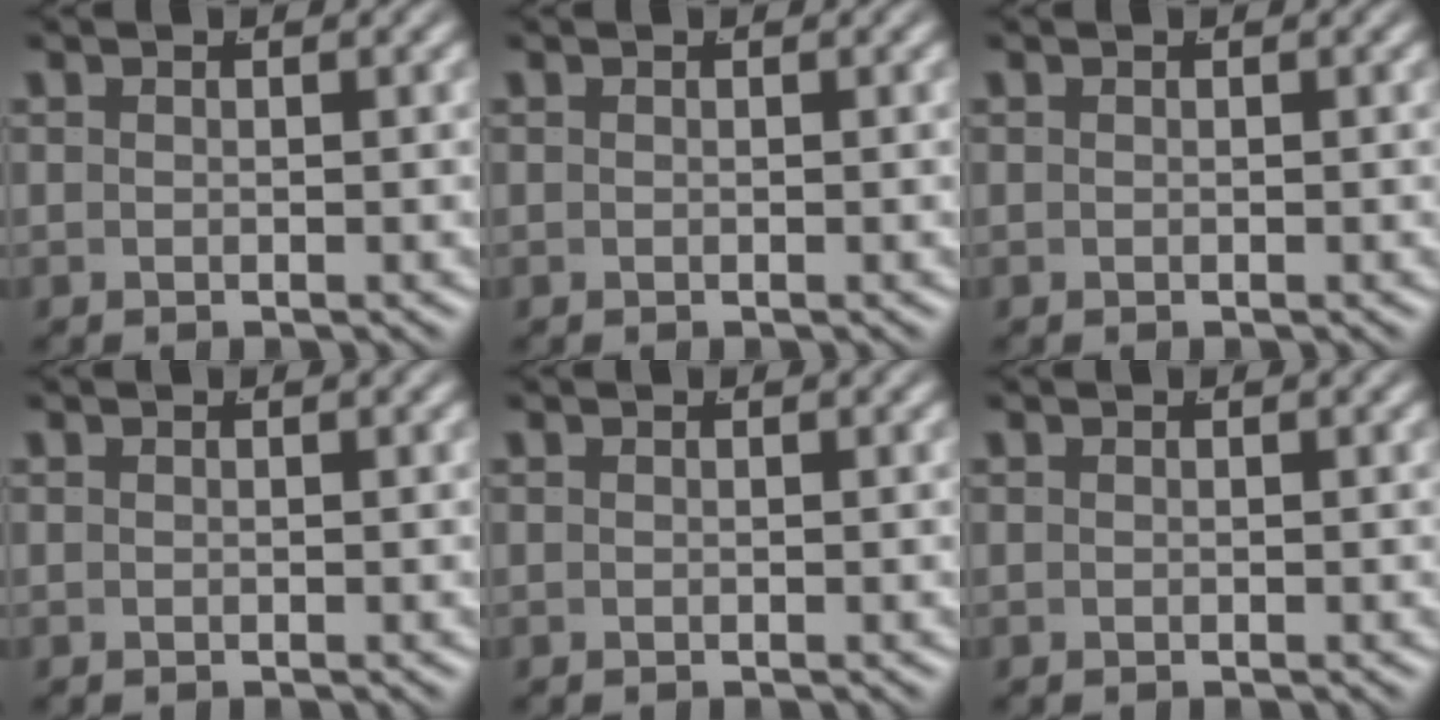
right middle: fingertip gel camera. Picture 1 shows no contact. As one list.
[{"total": 0.0}, {"total": 0.0}, {"total": 0.0}, {"total": 0.0}, {"total": 0.0}]